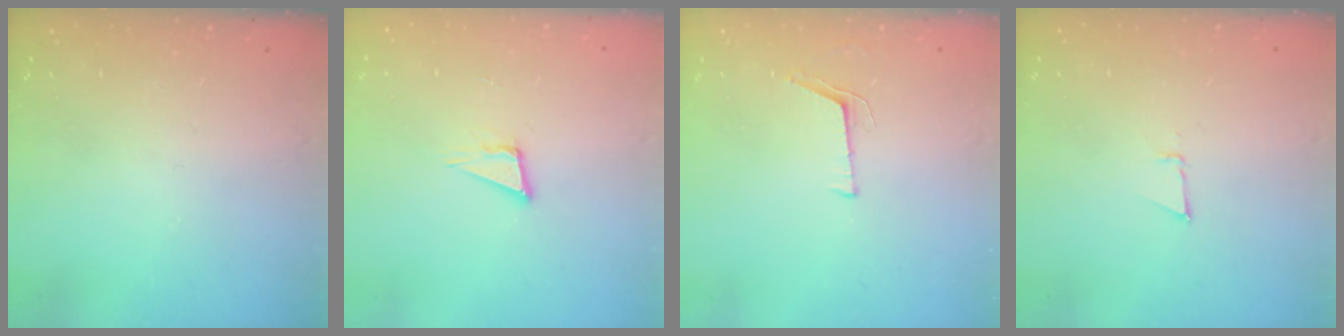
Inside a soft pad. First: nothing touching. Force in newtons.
{"total": 4.3, "press": 3.1, "slide": 3.0}
{"total": 4.2, "press": 3.5, "slide": 2.3}
{"total": 3.8, "press": 3.7, "slide": 0.6}